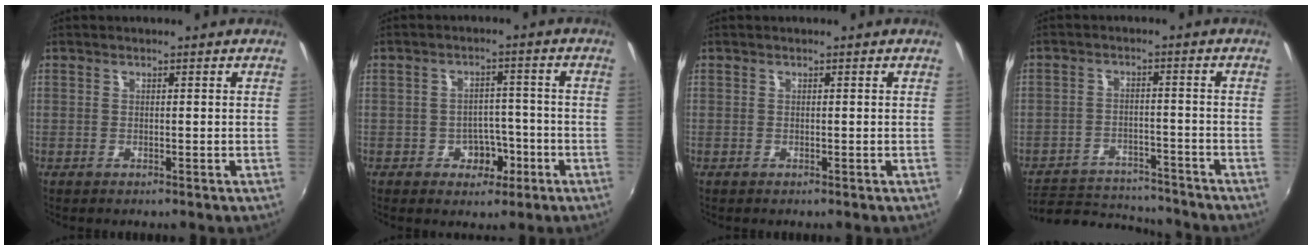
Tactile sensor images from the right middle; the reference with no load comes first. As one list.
[{"total": 4.8, "force": [-2.4, 3.7, 2.1], "torque": [-0.039, 0.013, -0.024]}, {"total": 0.0}, {"total": 11.9, "force": [-10.6, 4.4, 2.8], "torque": [-0.077, 0.019, -0.148]}]